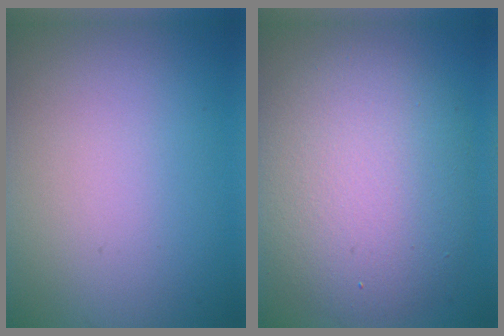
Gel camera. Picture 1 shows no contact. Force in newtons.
{"total": 8.8, "press": 8.8, "slide": 0.6}